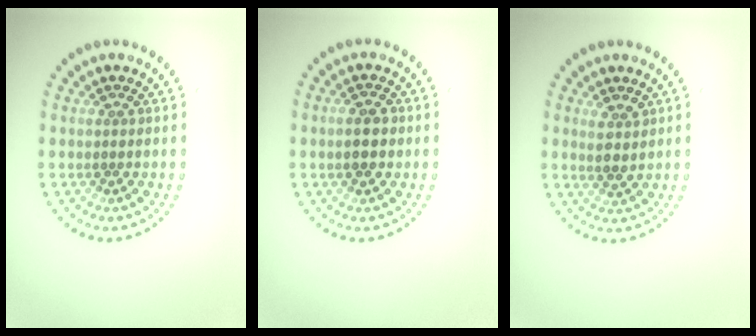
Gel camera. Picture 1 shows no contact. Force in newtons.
{"total": 2.4, "press": 2.4, "slide": 0.0}
{"total": 1.8, "press": 1.7, "slide": 0.8}